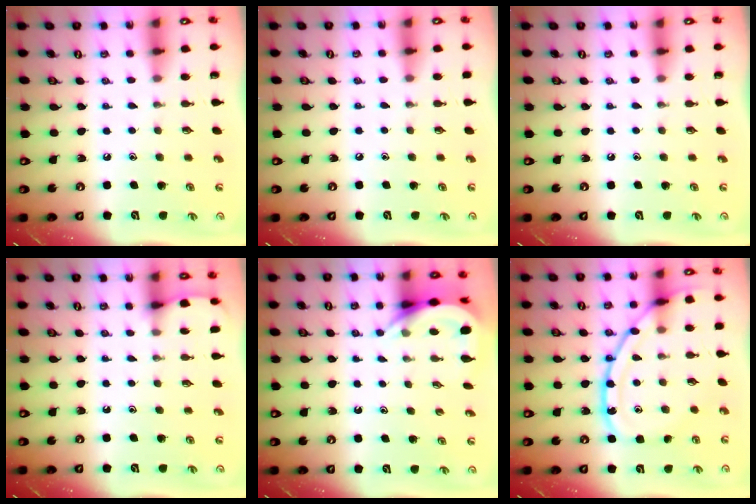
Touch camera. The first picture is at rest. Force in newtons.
{"total": 0.9, "press": 0.9, "slide": 0.2}
{"total": 0.0}
{"total": 2.6, "press": 2.6, "slide": 0.3}
{"total": 5.3, "press": 5.3, "slide": 0.4}
{"total": 15.0, "press": 15.0, "slide": 0.6}